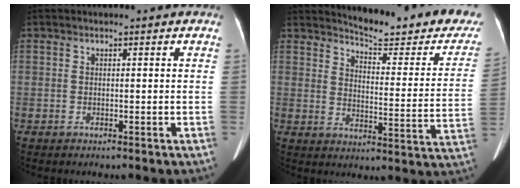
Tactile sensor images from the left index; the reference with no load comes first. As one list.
[{"total": 19.0, "force": [17.8, 2.4, 6.4], "torque": [-0.077, -0.086, 0.202]}]